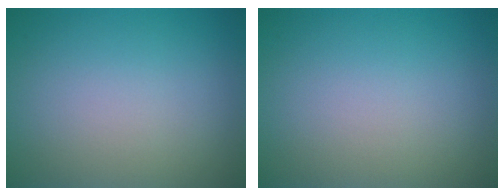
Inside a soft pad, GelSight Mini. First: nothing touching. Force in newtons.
{"total": 0.0}